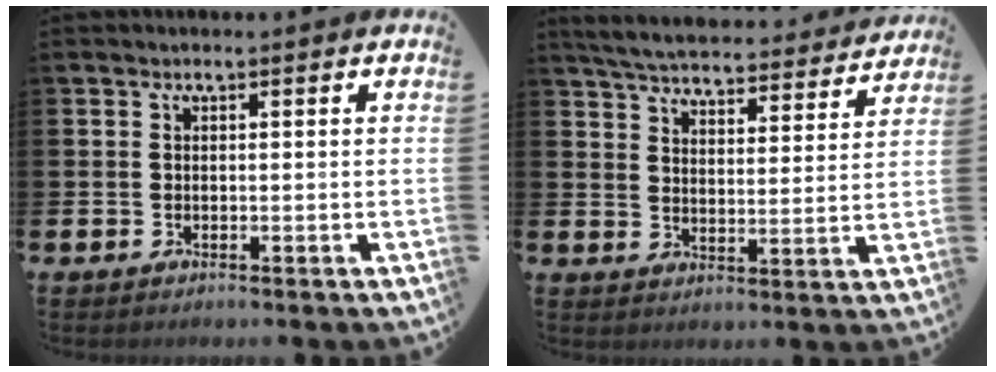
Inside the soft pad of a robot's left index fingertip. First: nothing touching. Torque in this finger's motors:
{"motor_torque": [1.07, -1.07, 0.21, 0.10]}